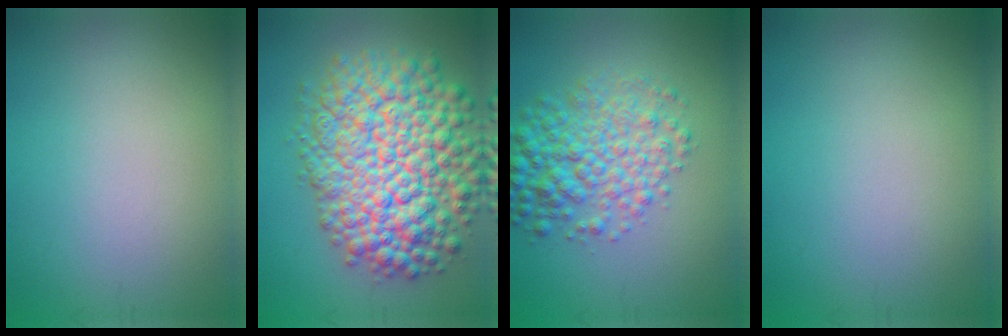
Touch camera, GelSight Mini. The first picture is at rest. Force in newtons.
{"total": 12.2, "press": 12.2, "slide": 0.5}
{"total": 5.7, "press": 5.7, "slide": 0.1}
{"total": 0.0}